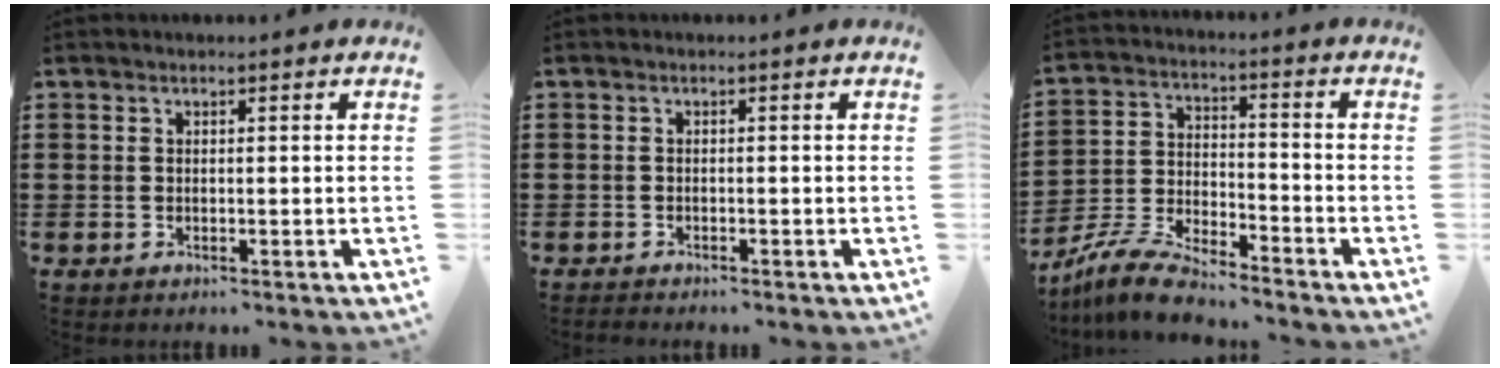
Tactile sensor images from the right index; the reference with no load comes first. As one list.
[{"total": 0.7, "force": [-0.7, 0.1, -0.1], "torque": [0.000, 0.001, -0.015]}, {"total": 7.2, "force": [-6.8, 0.5, 2.4], "torque": [-0.059, 0.000, -0.132]}]